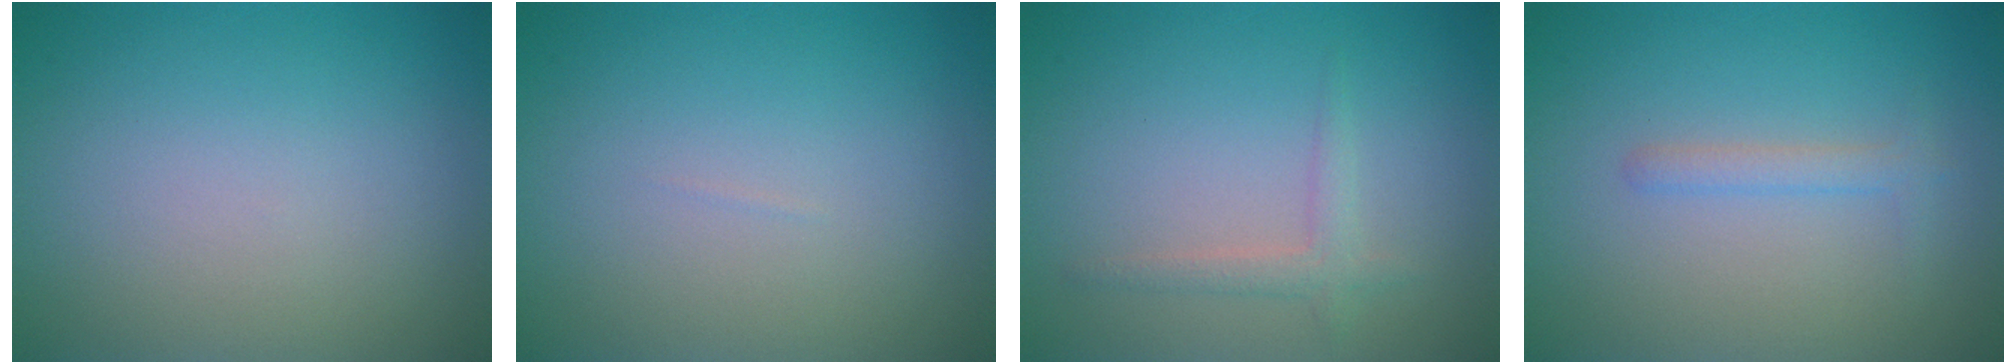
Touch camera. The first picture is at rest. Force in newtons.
{"total": 0.0}
{"total": 1.6, "press": 1.6, "slide": 0.1}
{"total": 1.3, "press": 1.3, "slide": 0.1}